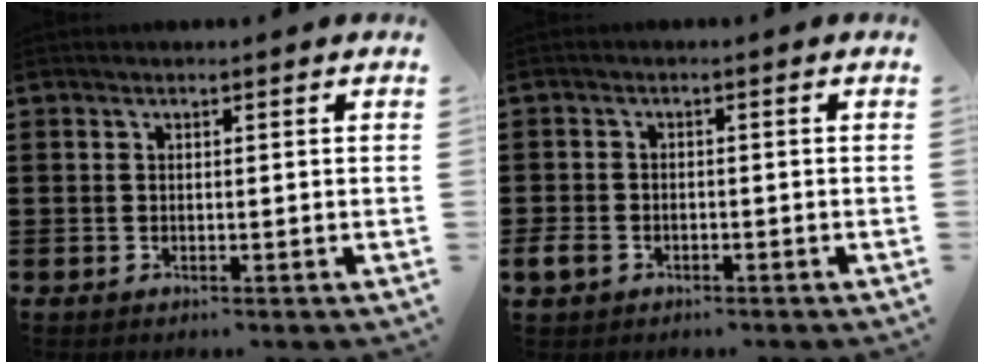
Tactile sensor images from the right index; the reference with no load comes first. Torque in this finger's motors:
{"motor_torque": [0.30, -0.13, 0.04, 0.05]}